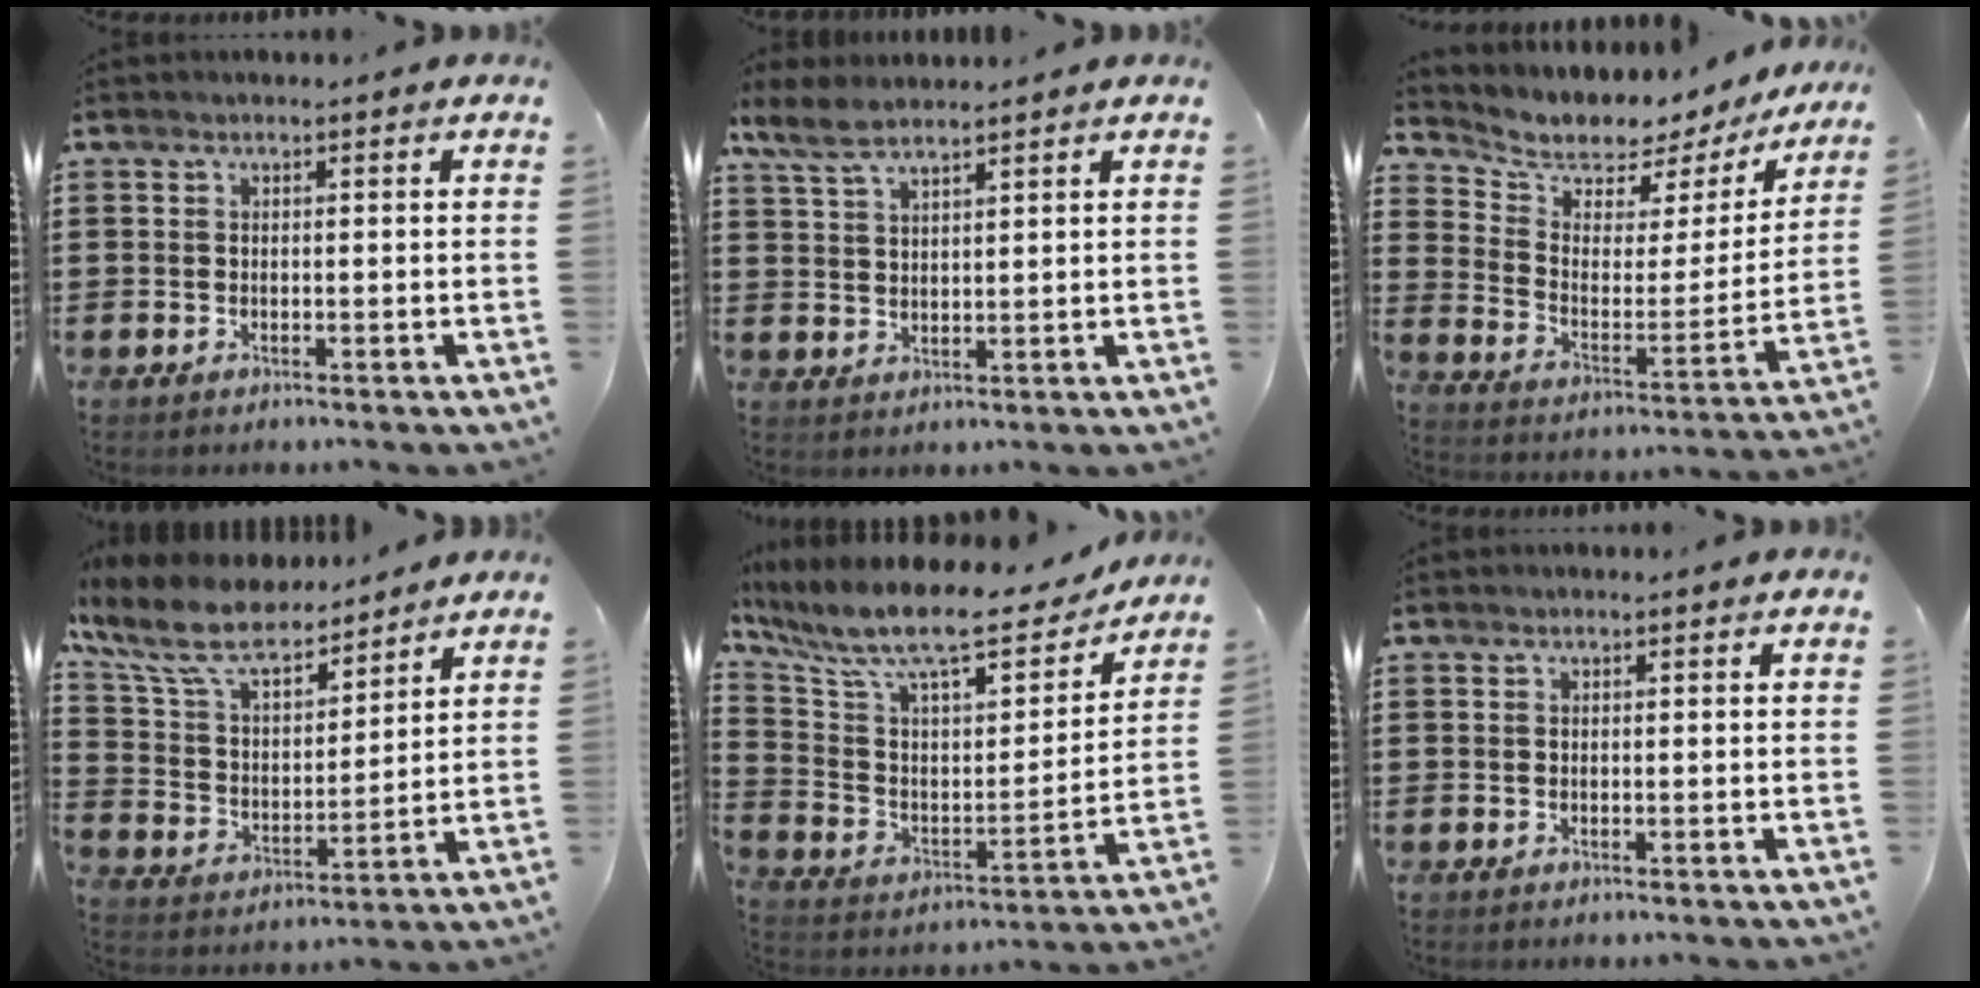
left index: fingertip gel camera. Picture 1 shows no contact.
{"total": 4.5, "force": [3.7, 1.1, 2.3], "torque": [-0.058, -0.001, 0.069]}
{"total": 5.0, "force": [4.5, 2.2, 0.5], "torque": [-0.039, -0.044, 0.069]}
{"total": 10.2, "force": [8.7, 2.8, 4.5], "torque": [-0.126, -0.042, 0.154]}
{"total": 12.3, "force": [9.7, 2.6, 7.2], "torque": [-0.170, -0.060, 0.161]}
{"total": 0.0}